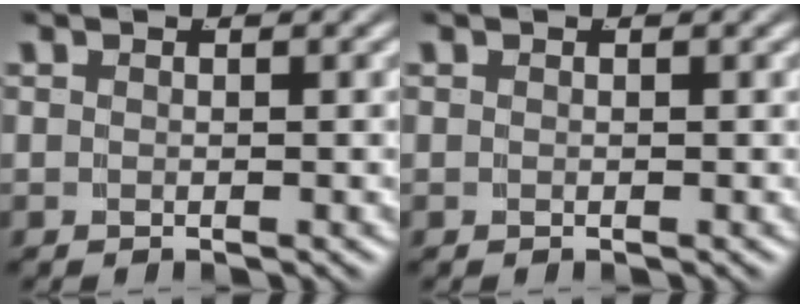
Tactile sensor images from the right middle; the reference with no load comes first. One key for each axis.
{"total": 0.0}